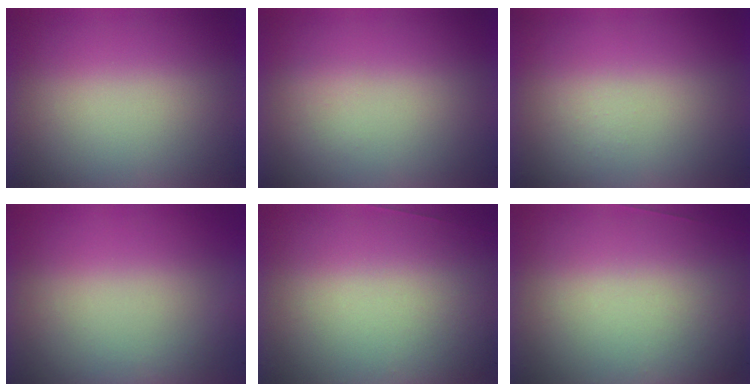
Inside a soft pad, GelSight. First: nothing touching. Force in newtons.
{"total": 1.1}
{"total": 1.3}
{"total": 4.8}
{"total": 1.7}
{"total": 1.7}